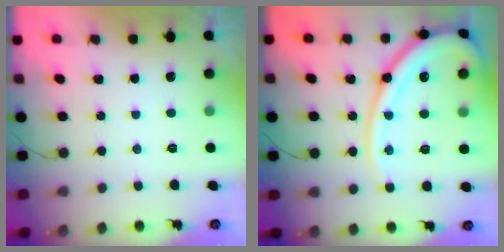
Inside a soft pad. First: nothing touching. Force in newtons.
{"total": 18.7, "press": 18.5, "slide": 2.2}